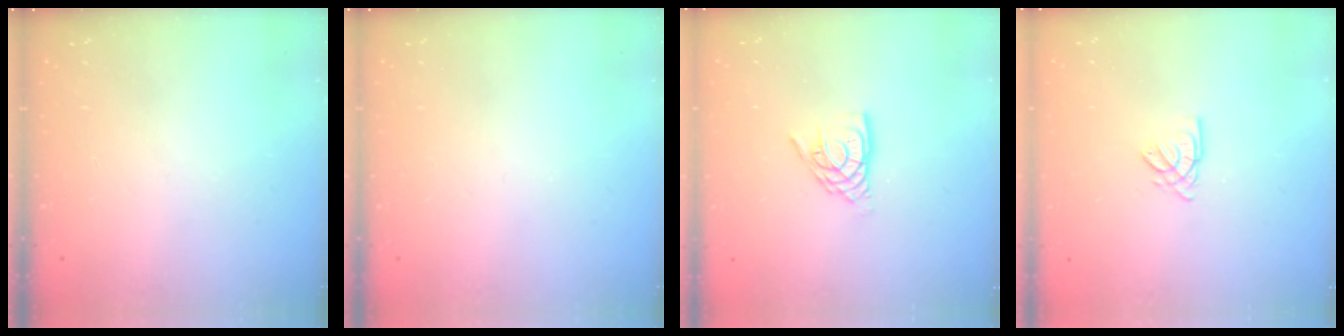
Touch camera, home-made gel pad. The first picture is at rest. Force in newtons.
{"total": 0.0}
{"total": 9.6, "press": 9.5, "slide": 0.9}
{"total": 2.6, "press": 2.6, "slide": 0.1}